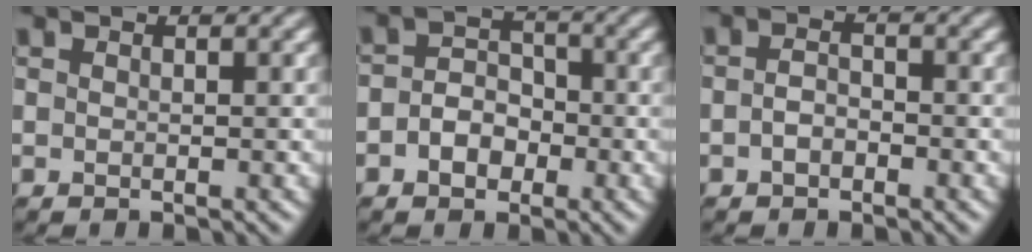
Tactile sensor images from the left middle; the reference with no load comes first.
{"total": 3.3, "force": [-1.0, 2.5, 1.9], "torque": [-0.031, 0.005, -0.022]}
{"total": 1.5, "force": [-0.6, 0.9, 1.0], "torque": [-0.022, 0.002, -0.015]}